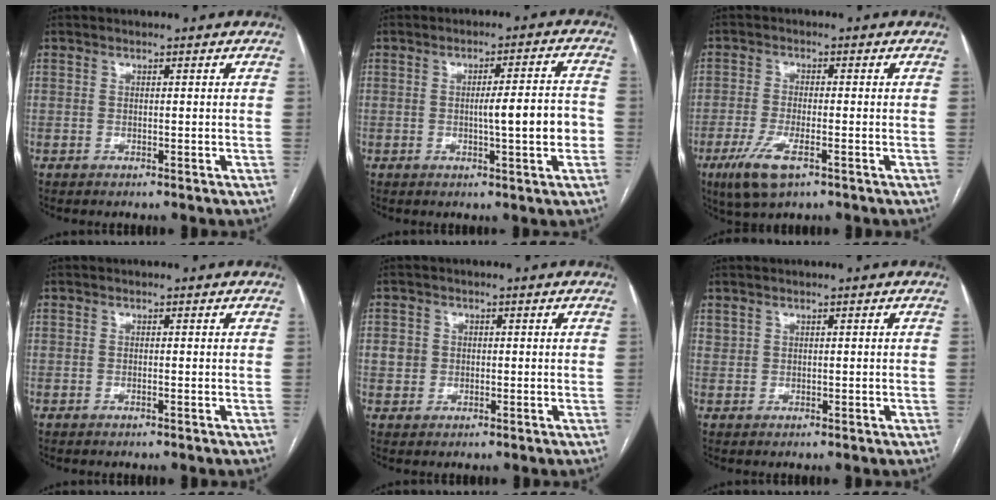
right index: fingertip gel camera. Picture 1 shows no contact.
{"total": 7.3, "force": [-1.2, 0.3, 7.2], "torque": [-0.103, 0.011, -0.014]}
{"total": 6.8, "force": [-3.5, 1.7, 5.6], "torque": [-0.118, -0.016, -0.062]}
{"total": 0.0}
{"total": 2.8, "force": [0.2, 2.7, 0.8], "torque": [-0.010, 0.012, 0.008]}
{"total": 0.8, "force": [0.6, 0.5, 0.2], "torque": [-0.002, 0.007, 0.016]}